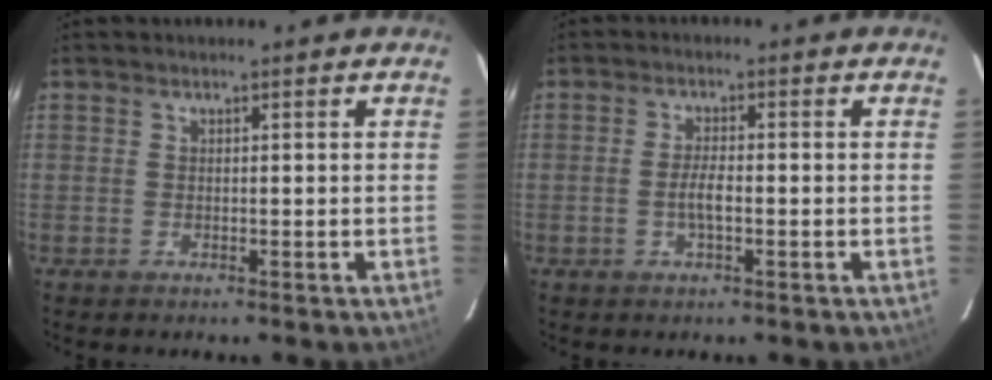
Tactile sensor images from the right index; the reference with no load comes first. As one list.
[{"total": 3.1, "force": [-0.9, 0.8, 2.9], "torque": [-0.057, -0.001, -0.015]}]